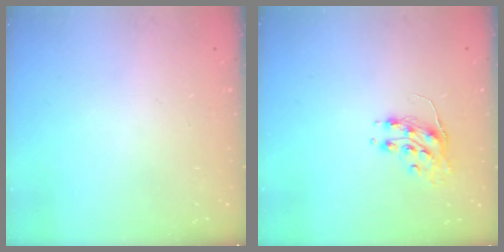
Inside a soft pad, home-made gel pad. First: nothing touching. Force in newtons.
{"total": 8.9, "press": 8.9, "slide": 0.3}